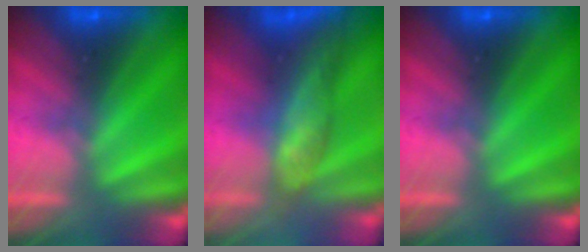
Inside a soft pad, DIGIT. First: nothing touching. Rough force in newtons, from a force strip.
{"total": 7.0}
{"total": 0.0}